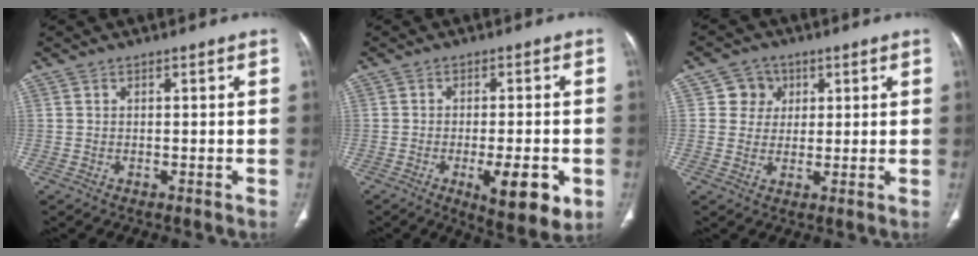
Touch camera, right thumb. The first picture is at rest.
{"total": 10.4, "force": [-3.5, 3.2, 9.2], "torque": [-0.119, -0.006, -0.046]}
{"total": 4.8, "force": [1.5, 4.5, 0.6], "torque": [0.018, 0.001, 0.019]}